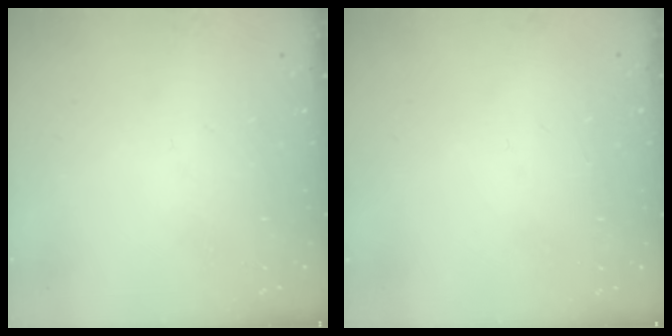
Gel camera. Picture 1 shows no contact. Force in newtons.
{"total": 2.1, "press": 2.1, "slide": 0.1}